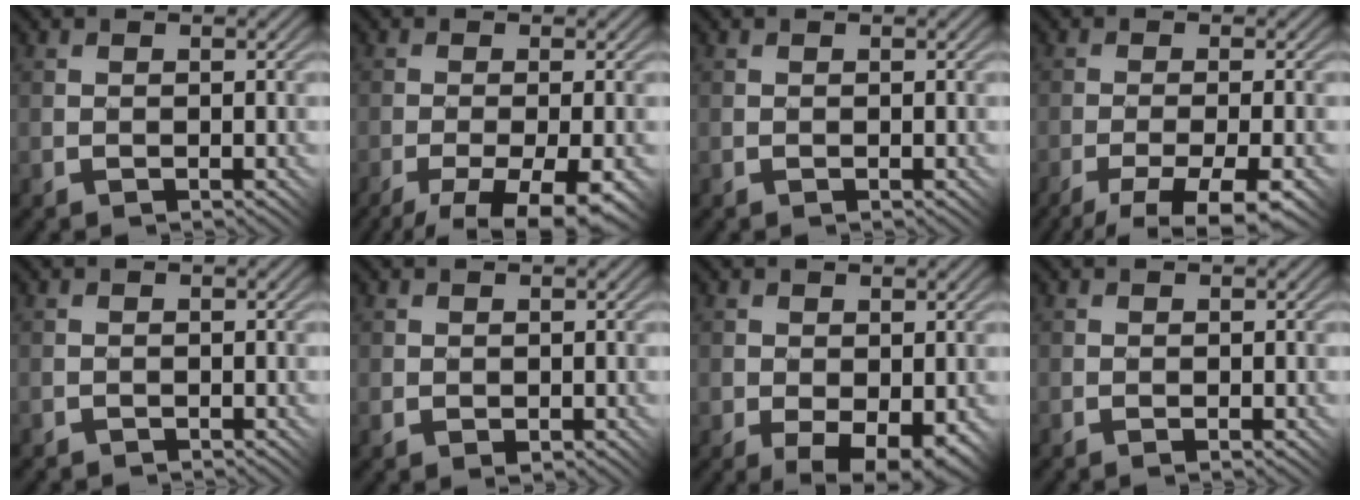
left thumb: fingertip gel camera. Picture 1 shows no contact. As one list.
[{"total": 9.4, "force": [-6.4, 2.5, 6.5], "torque": [-0.111, -0.028, -0.082]}, {"total": 0.0}, {"total": 8.8, "force": [-6.3, 1.7, 5.9], "torque": [-0.099, -0.012, -0.085]}, {"total": 0.6, "force": [-0.2, 0.5, -0.3], "torque": [0.005, -0.004, -0.005]}, {"total": 1.0, "force": [0.1, 0.7, 0.7], "torque": [-0.018, -0.007, 0.005]}, {"total": 5.4, "force": [-1.7, 3.1, 4.0], "torque": [-0.064, -0.017, -0.015]}, {"total": 0.5, "force": [-0.2, 0.0, 0.5], "torque": [-0.008, 0.000, 0.000]}]